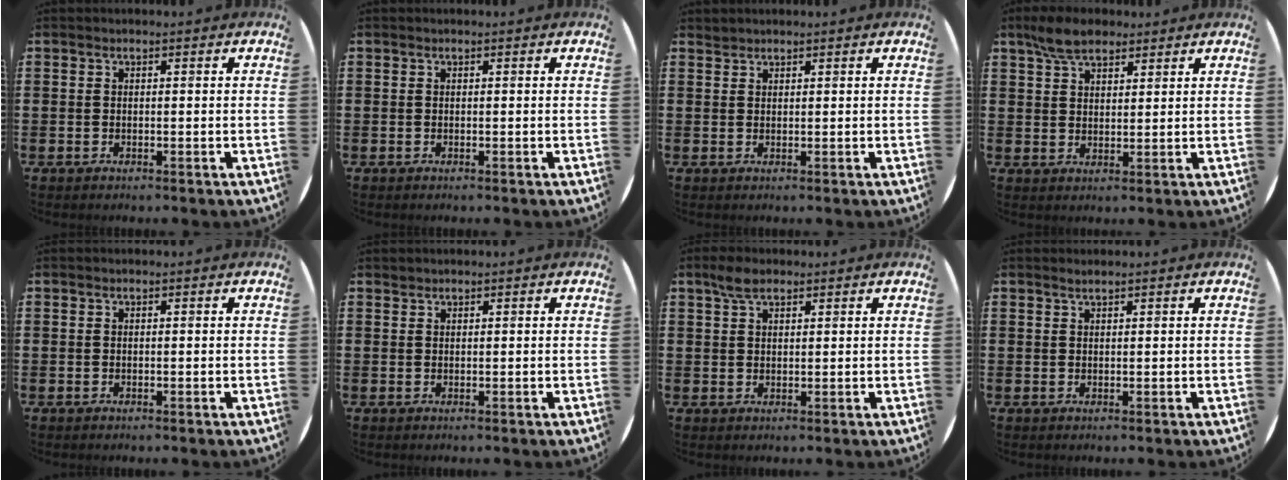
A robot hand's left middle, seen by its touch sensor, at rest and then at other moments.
{"total": 0.0}
{"total": 0.8, "force": [0.8, 0.0, -0.2], "torque": [0.002, 0.002, 0.016]}
{"total": 5.5, "force": [4.4, 2.6, 2.0], "torque": [-0.044, 0.000, 0.082]}
{"total": 0.0}
{"total": 0.5, "force": [0.5, 0.0, -0.1], "torque": [0.001, 0.002, 0.010]}
{"total": 3.1, "force": [2.3, 1.5, 1.5], "torque": [-0.025, 0.004, 0.041]}
{"total": 0.8, "force": [0.8, -0.1, 0.3], "torque": [-0.005, -0.001, 0.015]}